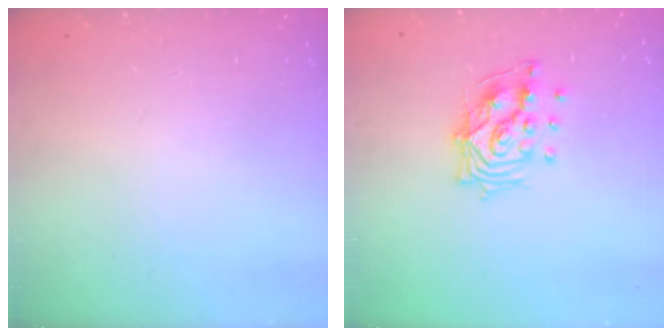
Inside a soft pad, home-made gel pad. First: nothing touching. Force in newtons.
{"total": 12.6, "press": 12.5, "slide": 1.3}